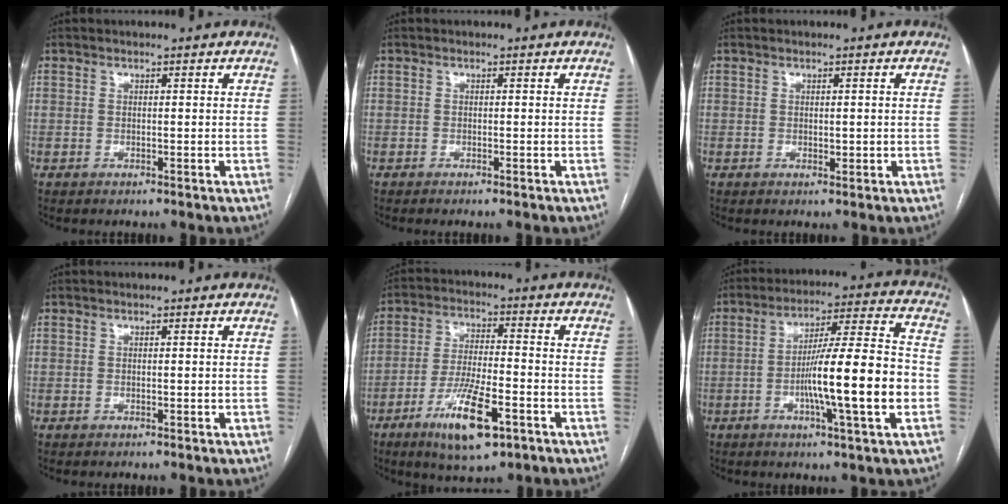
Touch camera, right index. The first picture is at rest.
{"total": 0.6, "force": [-0.5, -0.1, 0.4], "torque": [-0.006, 0.000, -0.009]}
{"total": 1.0, "force": [0.0, 0.5, 0.9], "torque": [-0.013, -0.003, 0.004]}
{"total": 0.0}
{"total": 11.8, "force": [-6.0, 2.7, 9.8], "torque": [-0.185, -0.015, -0.100]}
{"total": 15.7, "force": [-3.6, 0.4, 15.3], "torque": [-0.247, 0.006, -0.059]}